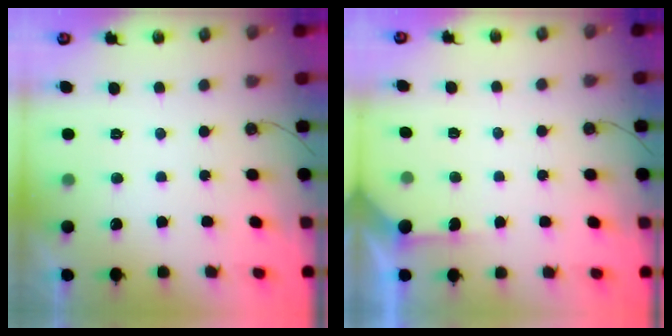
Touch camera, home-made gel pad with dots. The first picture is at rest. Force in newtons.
{"total": 3.0, "press": 3.0, "slide": 0.4}